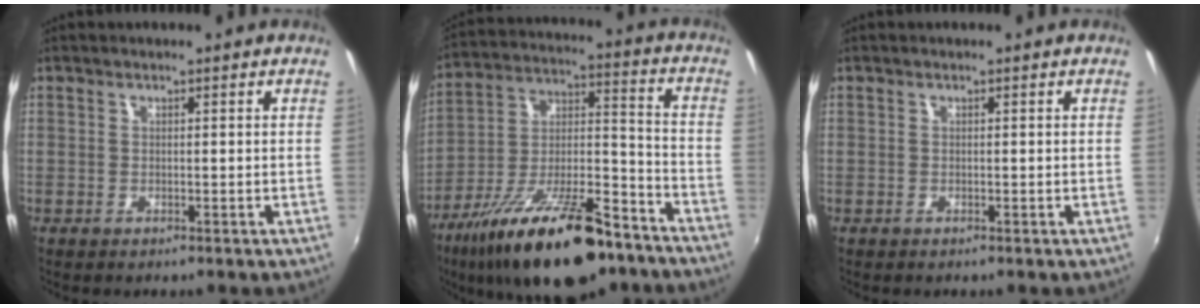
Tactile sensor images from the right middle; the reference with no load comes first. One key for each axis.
{"total": 23.9, "fx": -15.6, "fy": 8.3, "fz": 16.1, "tx": -0.281, "ty": -0.013, "tz": -0.243}
{"total": 0.0}